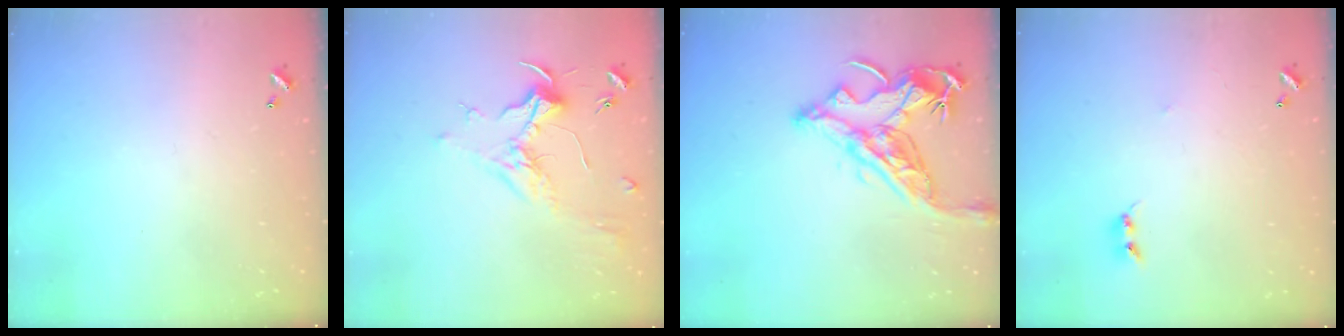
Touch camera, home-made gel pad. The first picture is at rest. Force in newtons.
{"total": 2.0, "press": 1.9, "slide": 0.7}
{"total": 16.2, "press": 16.1, "slide": 2.1}
{"total": 2.7, "press": 2.7, "slide": 0.3}